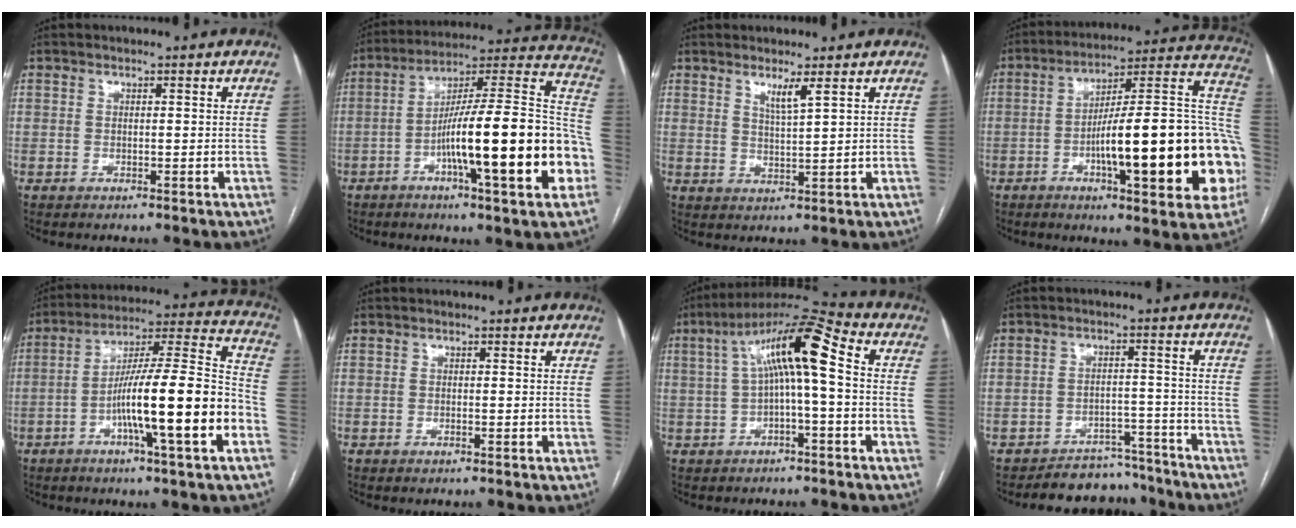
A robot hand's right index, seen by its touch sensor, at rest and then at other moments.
{"total": 24.9, "force": [-6.9, 2.5, 23.8], "torque": [-0.293, 0.017, -0.106]}
{"total": 2.8, "force": [1.9, -0.4, 2.0], "torque": [-0.038, -0.013, 0.038]}
{"total": 26.8, "force": [-5.7, 4.4, 25.9], "torque": [-0.293, 0.022, -0.078]}
{"total": 18.7, "force": [-6.1, 0.4, 17.7], "torque": [-0.279, 0.008, -0.100]}
{"total": 0.5, "force": [-0.4, 0.1, 0.3], "torque": [-0.005, 0.000, -0.004]}
{"total": 11.5, "force": [1.3, 1.3, 11.3], "torque": [-0.198, 0.048, 0.019]}
{"total": 8.4, "force": [-7.5, 3.5, -1.1], "torque": [0.042, 0.039, -0.104]}